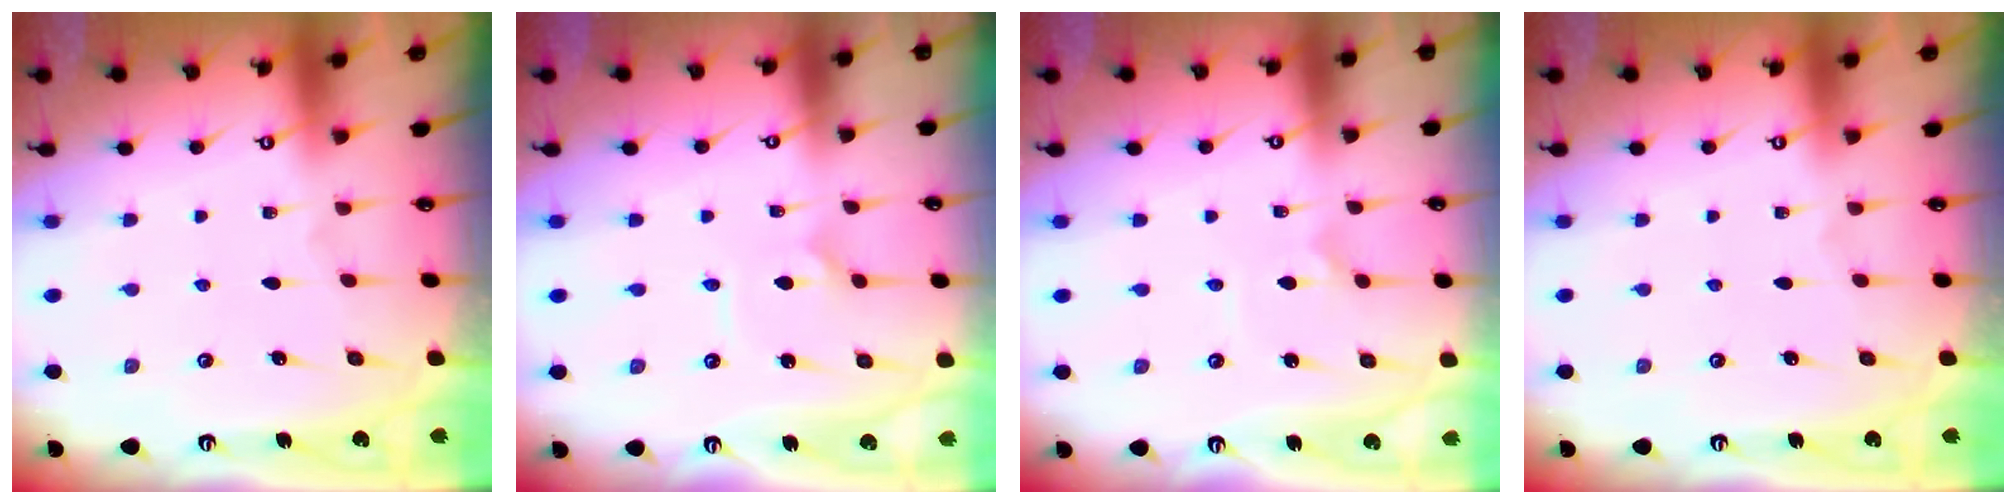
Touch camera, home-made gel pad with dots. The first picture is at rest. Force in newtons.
{"total": 2.1, "press": 2.1, "slide": 0.1}
{"total": 1.1, "press": 1.0, "slide": 0.2}
{"total": 0.0}